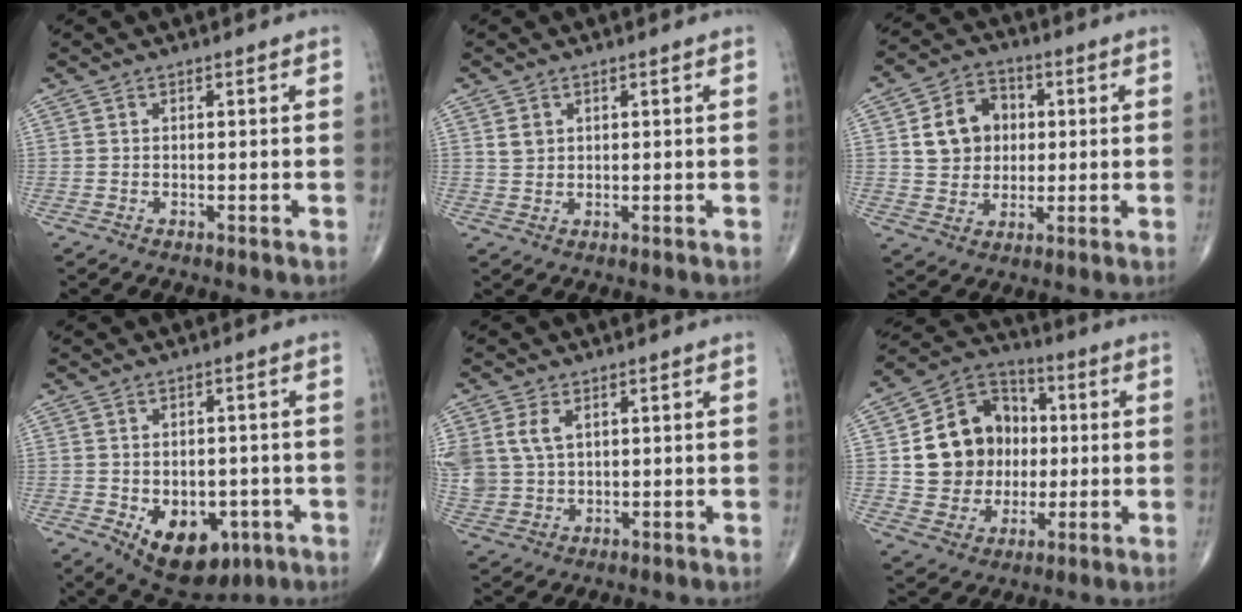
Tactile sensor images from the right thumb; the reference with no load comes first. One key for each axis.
{"total": 2.1, "fx": 0.9, "fy": 1.7, "fz": 1.0, "tx": -0.014, "ty": -0.005, "tz": 0.022}
{"total": 10.3, "fx": 1.8, "fy": 8.7, "fz": 5.3, "tx": -0.053, "ty": 0.005, "tz": 0.028}
{"total": 12.6, "fx": -5.0, "fy": 8.0, "fz": 8.4, "tx": -0.092, "ty": 0.009, "tz": -0.056}
{"total": 8.7, "fx": 2.7, "fy": 6.0, "fz": 5.6, "tx": -0.129, "ty": -0.001, "tz": 0.066}
{"total": 16.6, "fx": 1.0, "fy": 14.2, "fz": 8.4, "tx": -0.096, "ty": 0.021, "tz": 0.025}